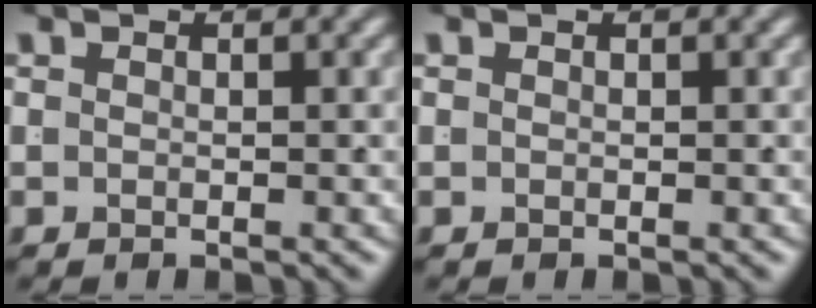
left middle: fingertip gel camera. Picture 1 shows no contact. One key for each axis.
{"total": 0.0}